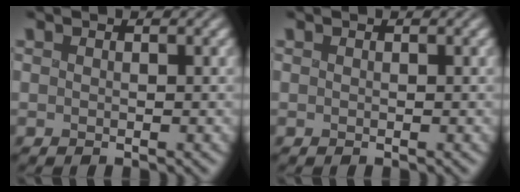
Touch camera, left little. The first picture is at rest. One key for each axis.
{"total": 0.0}